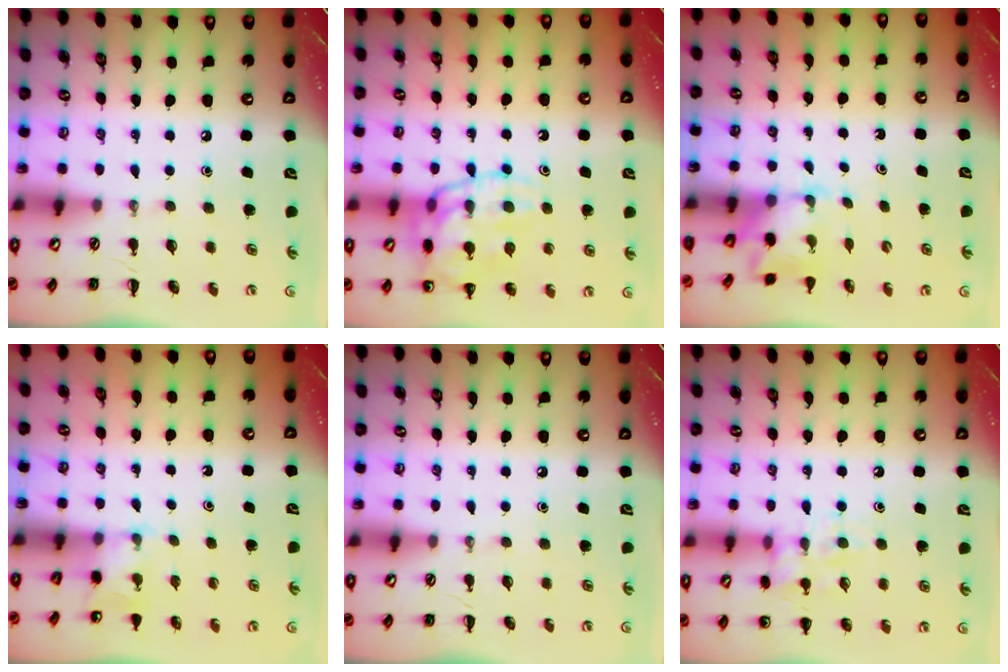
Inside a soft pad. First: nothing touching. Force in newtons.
{"total": 16.8, "press": 16.6, "slide": 1.9}
{"total": 2.0, "press": 1.9, "slide": 0.6}
{"total": 2.0, "press": 1.9, "slide": 0.6}
{"total": 0.0}
{"total": 11.3, "press": 11.2, "slide": 1.6}